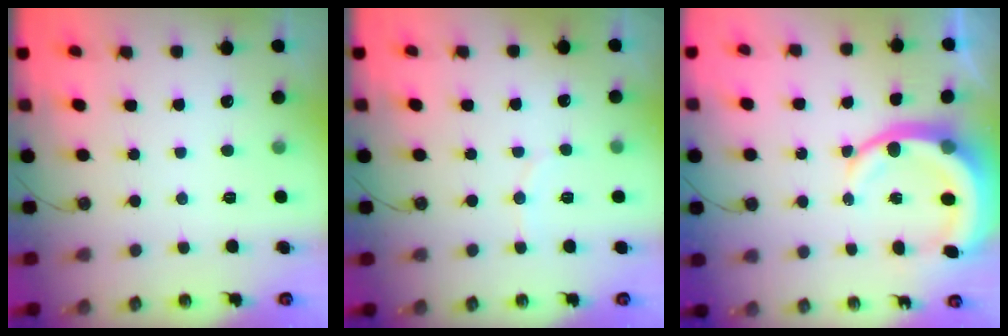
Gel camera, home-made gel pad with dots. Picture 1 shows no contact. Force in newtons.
{"total": 4.9, "press": 4.7, "slide": 1.4}
{"total": 13.0, "press": 12.7, "slide": 2.8}